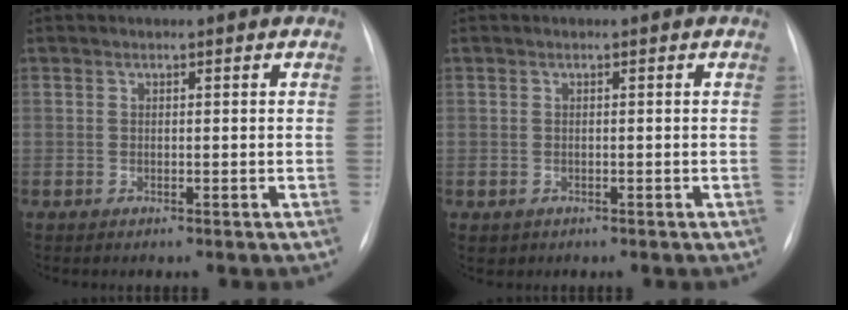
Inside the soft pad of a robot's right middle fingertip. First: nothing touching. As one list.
[{"total": 0.9, "force": [-0.4, 0.8, 0.2], "torque": [-0.009, 0.002, 0.002]}]